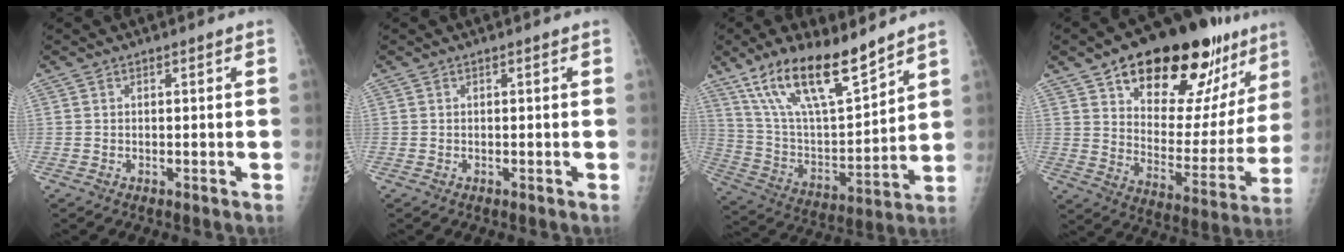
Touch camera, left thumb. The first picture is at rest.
{"total": 0.0}
{"total": 18.8, "force": [13.4, 5.5, 12.0], "torque": [-0.186, -0.065, 0.253]}
{"total": 27.8, "force": [17.4, 12.7, 17.6], "torque": [-0.208, -0.056, 0.260]}